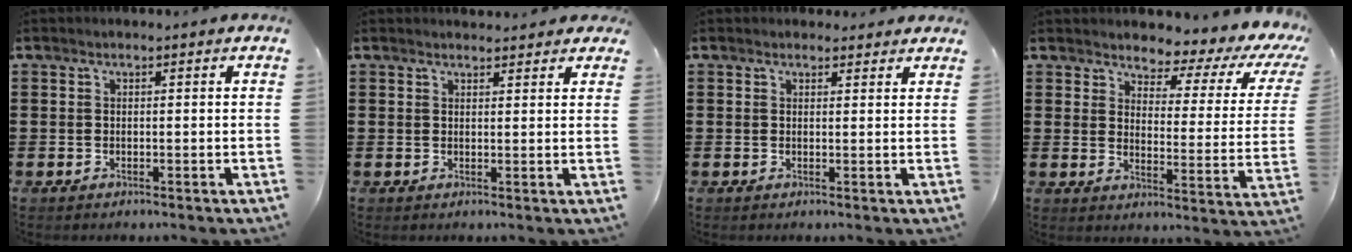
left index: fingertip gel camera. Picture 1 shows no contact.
{"total": 1.7, "force": [1.6, 0.4, 0.3], "torque": [-0.002, 0.000, 0.030]}
{"total": 1.3, "force": [1.2, 0.6, 0.2], "torque": [0.002, 0.001, 0.021]}
{"total": 3.6, "force": [3.1, 1.2, 1.4], "torque": [-0.044, -0.030, 0.043]}